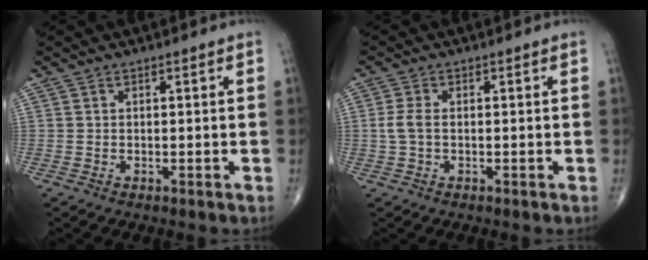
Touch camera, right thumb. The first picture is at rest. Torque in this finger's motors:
{"motor_torque": [-0.06, 0.36, 0.46, -0.06, 0.02]}